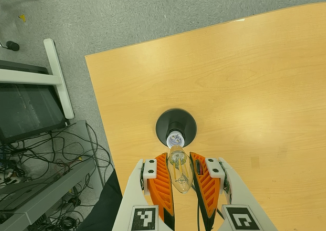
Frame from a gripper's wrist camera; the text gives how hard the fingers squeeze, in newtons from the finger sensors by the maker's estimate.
{"total": 19.2, "left": 21.6, "right": 16.7}